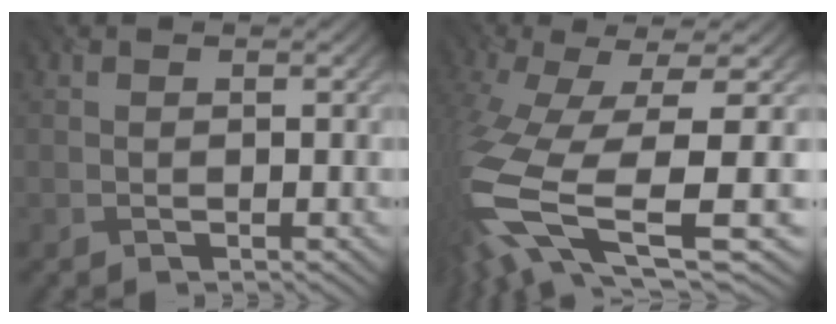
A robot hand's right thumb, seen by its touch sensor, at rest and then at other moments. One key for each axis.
{"total": 15.8, "fx": -3.7, "fy": 5.8, "fz": 14.3, "tx": -0.349, "ty": -0.035, "tz": -0.040}